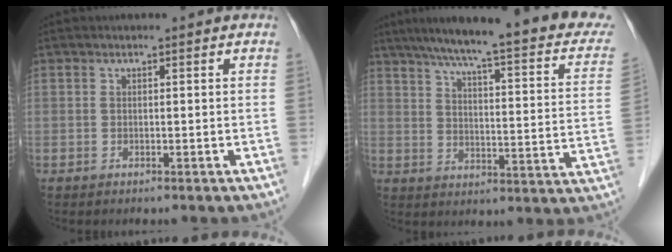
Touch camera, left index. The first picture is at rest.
{"total": 25.6, "force": [20.9, 2.6, 14.5], "torque": [-0.207, -0.021, 0.256]}